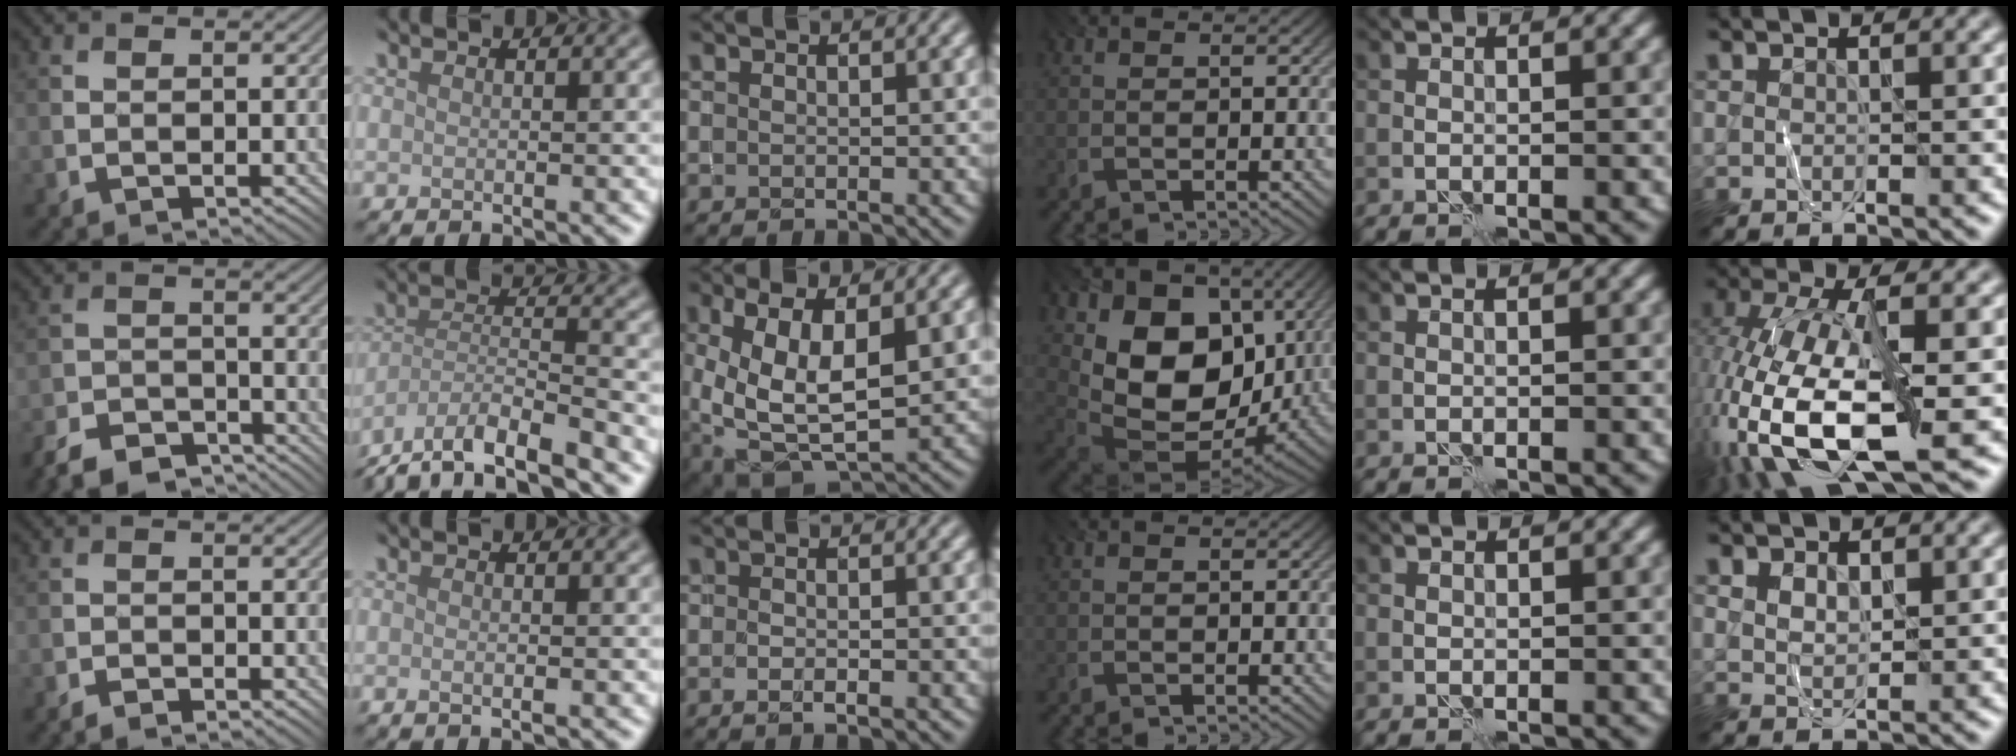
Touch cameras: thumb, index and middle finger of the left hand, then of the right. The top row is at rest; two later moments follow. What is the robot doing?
{"motion": "fold", "object": "shorts"}